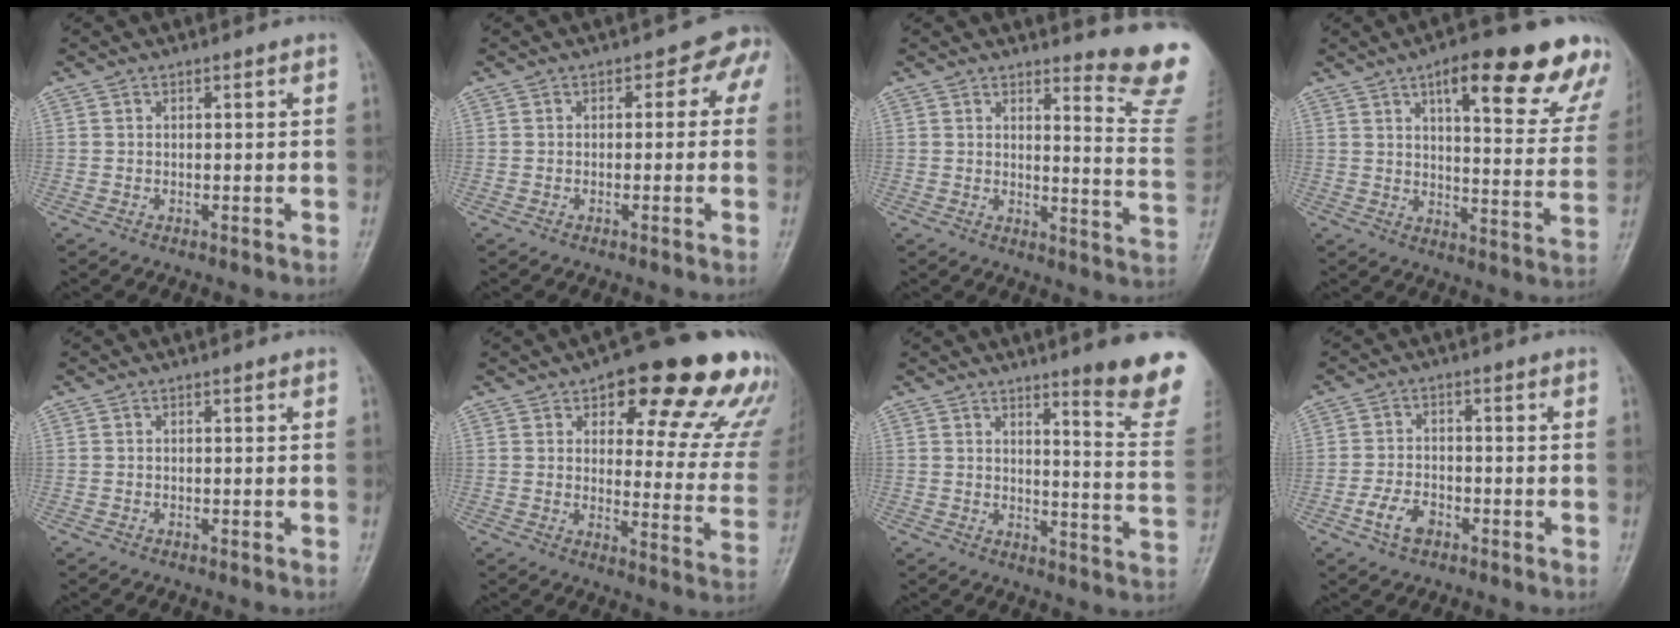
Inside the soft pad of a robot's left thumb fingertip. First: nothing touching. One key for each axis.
{"total": 3.7, "fx": 0.2, "fy": 2.9, "fz": 2.3, "tx": 0.020, "ty": 0.013, "tz": -0.014}
{"total": 12.0, "fx": 11.3, "fy": 0.2, "fz": 3.9, "tx": -0.028, "ty": -0.158, "tz": 0.116}
{"total": 22.5, "fx": 13.9, "fy": 6.6, "fz": 16.5, "tx": -0.172, "ty": -0.038, "tz": 0.176}
{"total": 0.0}
{"total": 23.0, "fx": 14.8, "fy": 8.2, "fz": 15.6, "tx": -0.141, "ty": -0.062, "tz": 0.178}
{"total": 13.8, "fx": 10.1, "fy": 1.4, "fz": 9.3, "tx": -0.090, "ty": -0.074, "tz": 0.123}
{"total": 4.8, "fx": -2.5, "fy": 2.9, "fz": 2.8, "tx": -0.046, "ty": 0.016, "tz": -0.050}